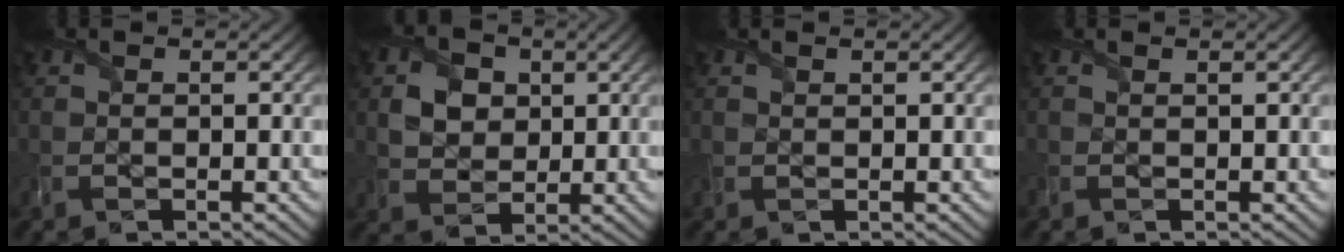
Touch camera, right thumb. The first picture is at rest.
{"total": 4.9, "force": [1.2, 4.1, 2.4], "torque": [-0.060, -0.001, 0.014]}
{"total": 1.1, "force": [0.7, 0.5, 0.6], "torque": [-0.022, 0.003, 0.018]}
{"total": 1.0, "force": [0.2, 0.3, 0.9], "torque": [-0.025, 0.002, 0.001]}